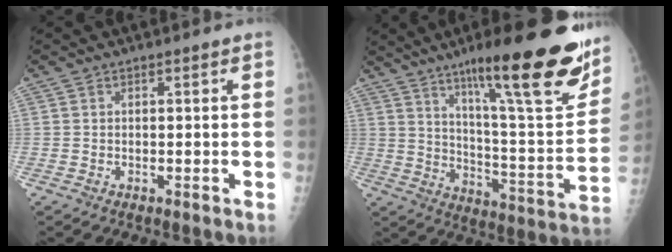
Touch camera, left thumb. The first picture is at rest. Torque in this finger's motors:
{"motor_torque": [1.23, 0.09, 1.42, -1.36, 0.23]}